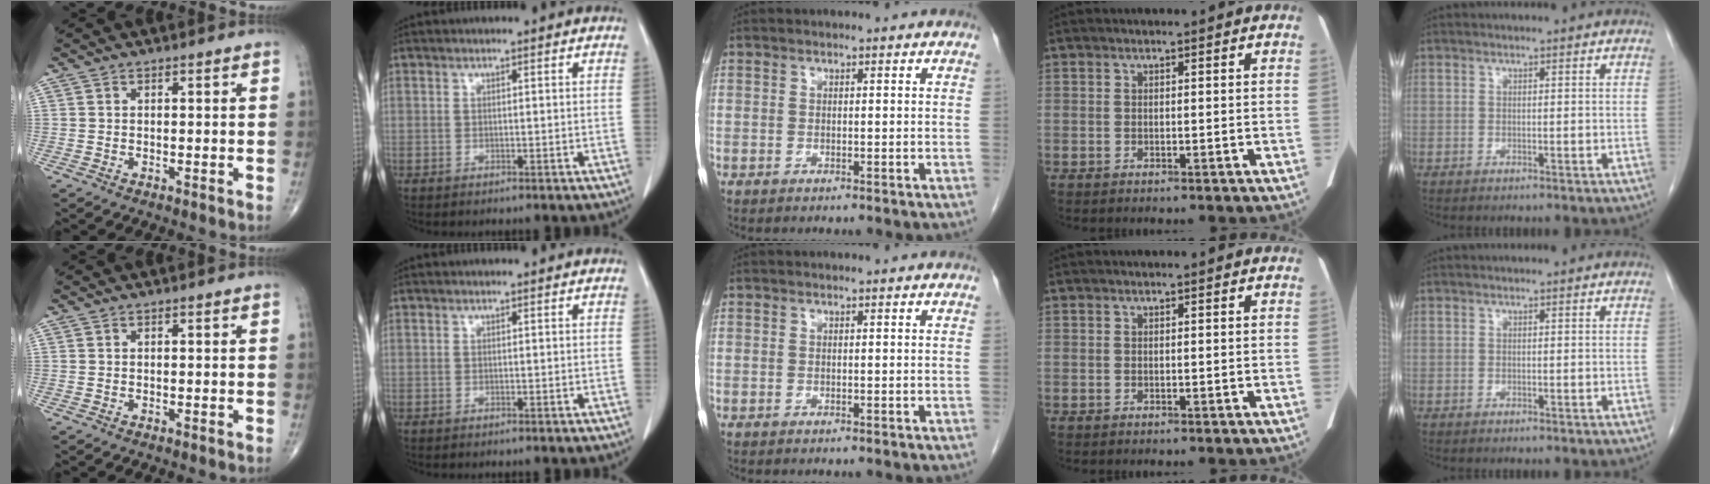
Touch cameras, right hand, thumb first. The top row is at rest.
{}